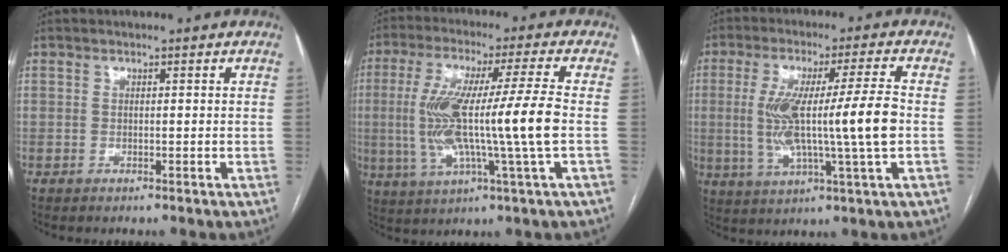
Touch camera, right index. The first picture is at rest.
{"total": 15.3, "force": [-1.0, -0.4, 15.3], "torque": [-0.298, 0.004, -0.021]}
{"total": 13.8, "force": [-0.4, 0.1, 13.8], "torque": [-0.260, 0.008, -0.006]}